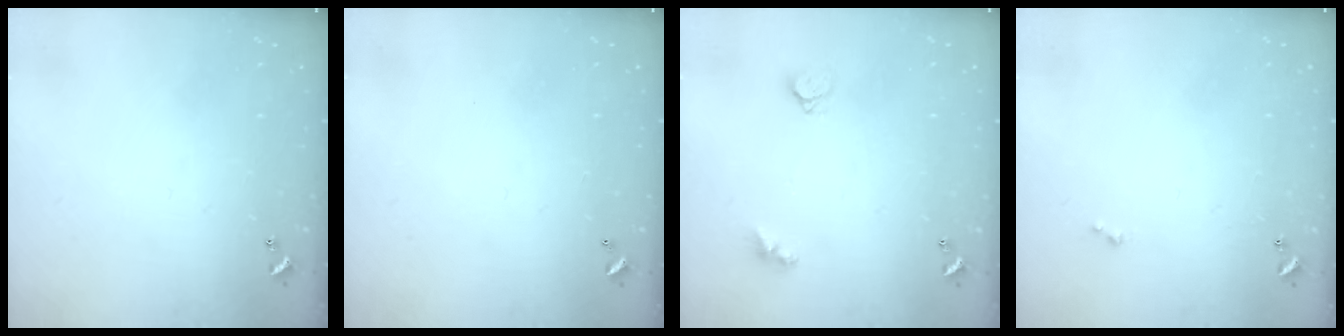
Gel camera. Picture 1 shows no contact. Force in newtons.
{"total": 2.9, "press": 2.9, "slide": 0.1}
{"total": 4.0, "press": 4.0, "slide": 0.3}
{"total": 1.2, "press": 1.2, "slide": 0.2}